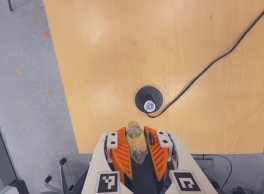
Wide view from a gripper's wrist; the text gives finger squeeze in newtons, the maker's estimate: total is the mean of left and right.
{"total": 23.8, "left": 25.9, "right": 21.7}